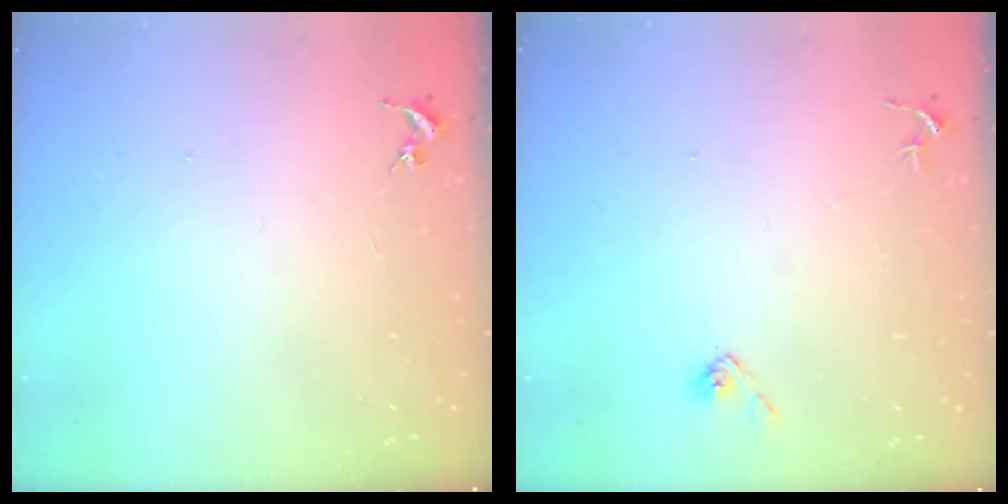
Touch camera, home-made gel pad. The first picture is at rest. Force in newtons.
{"total": 5.6, "press": 5.6, "slide": 0.5}